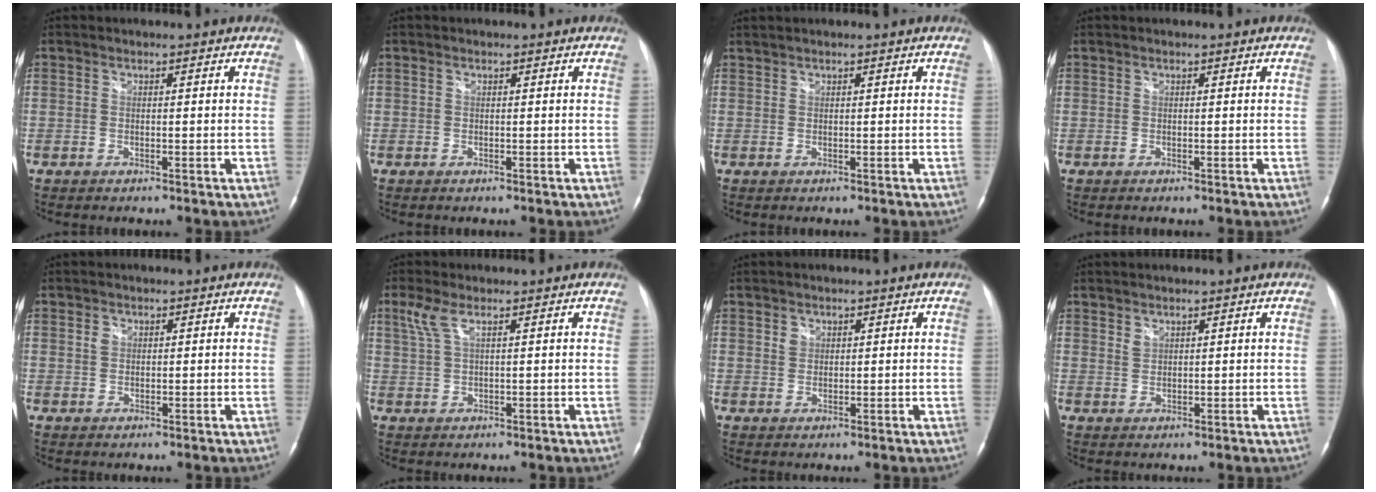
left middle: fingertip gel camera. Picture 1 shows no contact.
{"total": 0.0}
{"total": 0.8, "force": [0.8, -0.1, 0.3], "torque": [-0.008, 0.011, 0.021]}
{"total": 0.0}
{"total": 1.2, "force": [0.5, 1.0, 0.5], "torque": [-0.008, 0.000, 0.009]}
{"total": 3.1, "force": [1.7, 0.6, 2.6], "torque": [-0.072, 0.016, 0.041]}
{"total": 1.4, "force": [0.8, 1.1, 0.3], "torque": [-0.001, -0.003, 0.013]}
{"total": 1.1, "force": [1.0, 0.4, 0.2], "torque": [-0.003, -0.004, 0.020]}